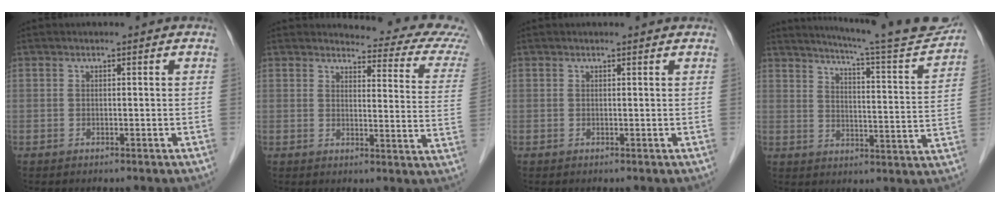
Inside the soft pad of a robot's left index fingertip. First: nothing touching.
{"total": 13.4, "force": [13.0, 1.3, 3.2], "torque": [-0.016, -0.073, 0.115]}
{"total": 1.4, "force": [1.3, 0.0, 0.2], "torque": [-0.013, 0.004, 0.013]}
{"total": 19.1, "force": [17.6, 0.2, 7.3], "torque": [-0.111, -0.051, 0.222]}